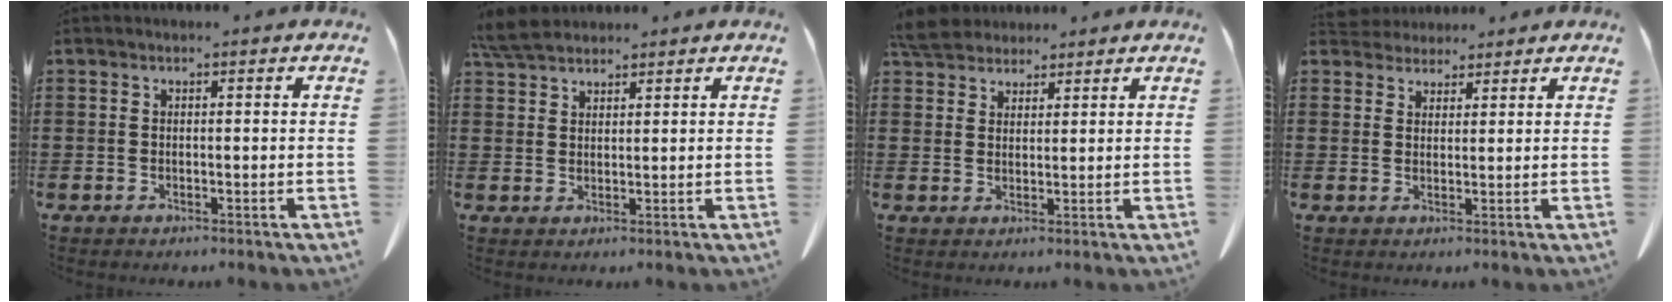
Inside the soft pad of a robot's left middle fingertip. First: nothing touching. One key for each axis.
{"total": 4.5, "fx": 4.0, "fy": 1.0, "fz": 1.7, "tx": -0.045, "ty": -0.003, "tz": 0.079}
{"total": 5.2, "fx": 4.7, "fy": 1.6, "fz": 1.4, "tx": -0.044, "ty": -0.005, "tz": 0.093}
{"total": 3.0, "fx": 2.8, "fy": 0.9, "fz": -0.1, "tx": -0.009, "ty": -0.006, "tz": 0.056}